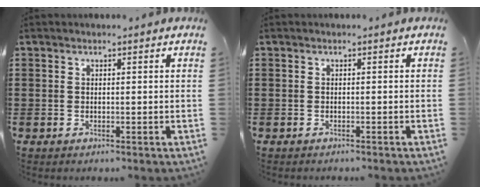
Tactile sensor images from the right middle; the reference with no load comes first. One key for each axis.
{"total": 0.0}